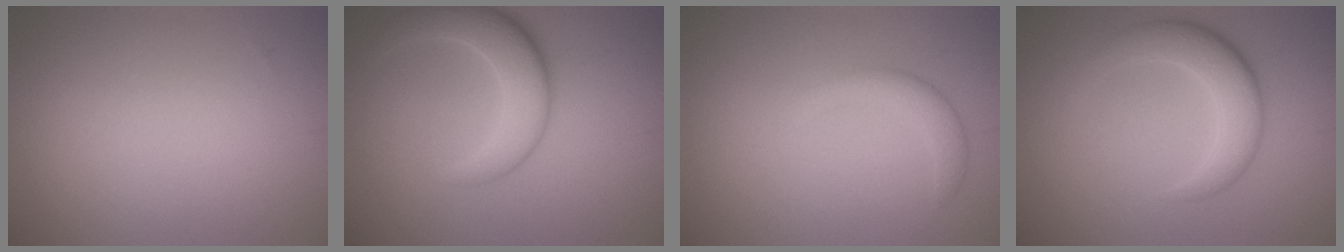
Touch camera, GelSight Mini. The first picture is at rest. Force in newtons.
{"total": 4.6, "press": 4.6, "slide": 0.2}
{"total": 1.9, "press": 1.9, "slide": 0.0}
{"total": 4.4, "press": 4.4, "slide": 0.3}